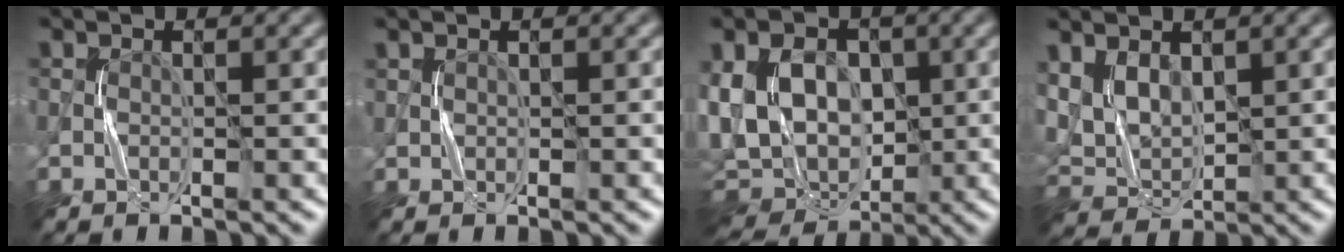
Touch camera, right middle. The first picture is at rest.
{"total": 0.7, "force": [0.3, -0.3, -0.5], "torque": [0.017, -0.001, 0.007]}
{"total": 10.5, "force": [0.5, 7.7, 7.1], "torque": [-0.137, -0.005, 0.006]}
{"total": 3.2, "force": [1.7, 2.0, 1.9], "torque": [-0.044, -0.004, 0.040]}